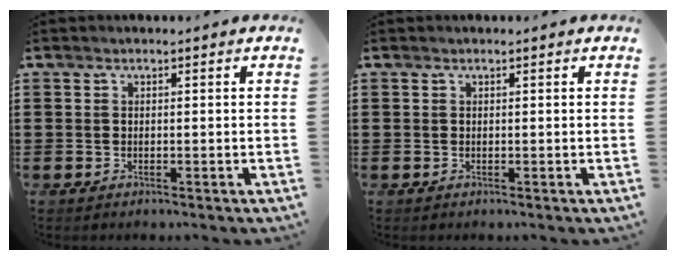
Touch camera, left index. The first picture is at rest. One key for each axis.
{"total": 0.0}